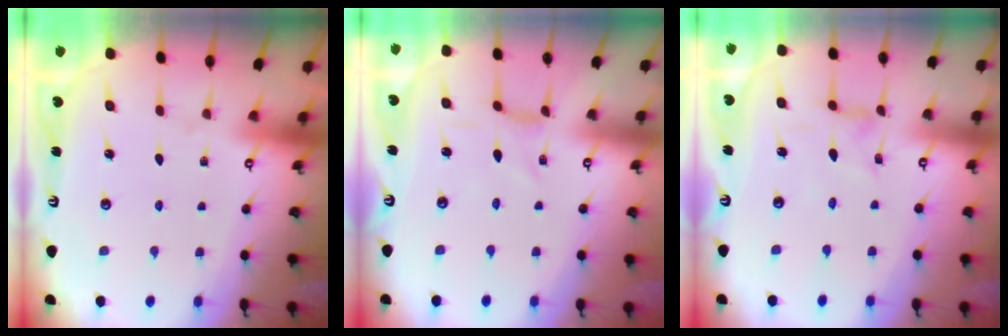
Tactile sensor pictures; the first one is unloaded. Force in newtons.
{"total": 0.8, "press": 0.7, "slide": 0.3}
{"total": 1.7, "press": 1.7, "slide": 0.0}